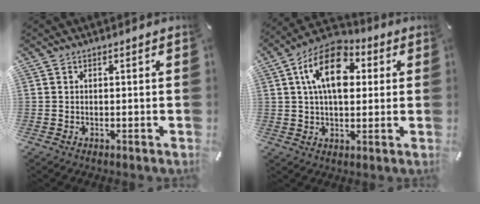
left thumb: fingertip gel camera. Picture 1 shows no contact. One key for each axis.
{"total": 14.3, "fx": 3.4, "fy": 8.9, "fz": 10.7, "tx": -0.179, "ty": 0.008, "tz": 0.057}